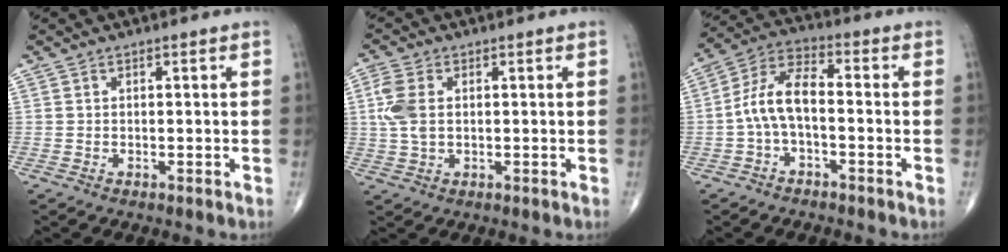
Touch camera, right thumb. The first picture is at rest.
{"total": 6.0, "force": [0.9, 3.6, 4.7], "torque": [-0.118, 0.006, 0.016]}
{"total": 8.6, "force": [-1.5, 4.1, 7.5], "torque": [-0.146, 0.039, -0.039]}